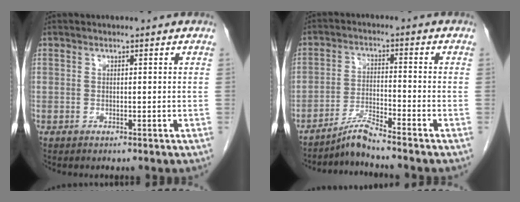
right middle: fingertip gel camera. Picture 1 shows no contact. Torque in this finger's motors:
{"motor_torque": [0.38, -0.83, -0.04, 0.02]}